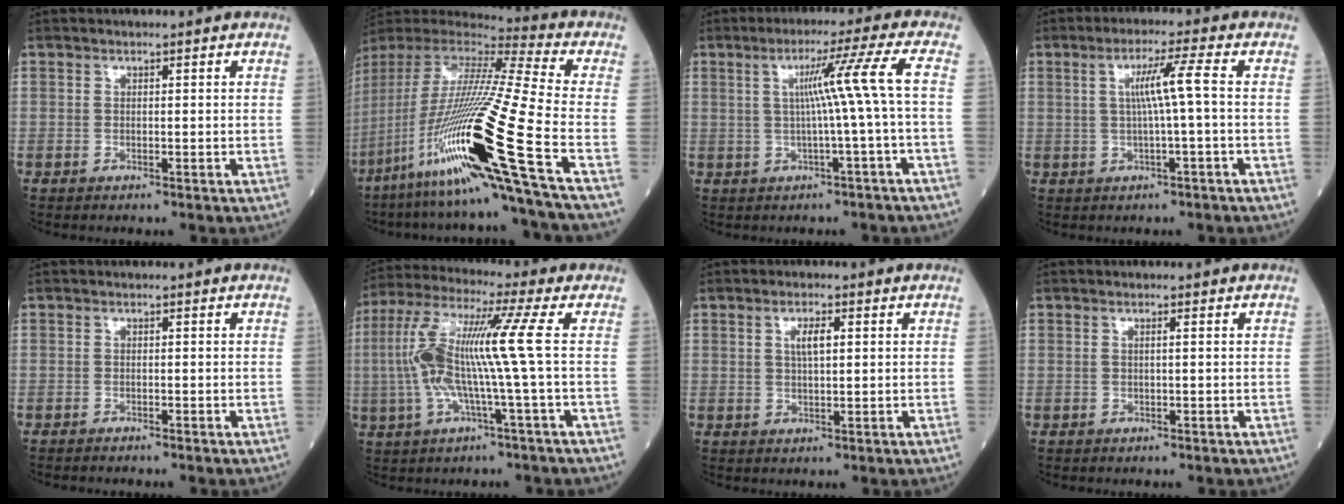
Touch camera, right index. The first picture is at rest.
{"total": 27.7, "force": [-11.8, -1.0, 25.0], "torque": [-0.485, -0.052, -0.223]}
{"total": 7.4, "force": [0.2, -2.2, 7.1], "torque": [-0.117, 0.017, 0.013]}
{"total": 5.3, "force": [0.4, -0.9, 5.2], "torque": [-0.095, 0.008, 0.009]}
{"total": 1.0, "force": [-1.0, 0.0, 0.3], "torque": [-0.007, 0.000, -0.016]}
{"total": 12.7, "force": [0.0, -0.8, 12.6], "torque": [-0.265, 0.024, -0.008]}
{"total": 3.0, "force": [0.9, 0.8, 2.8], "torque": [-0.053, 0.003, 0.016]}
{"total": 0.7, "force": [0.2, 0.0, 0.7], "torque": [-0.017, 0.001, 0.003]}